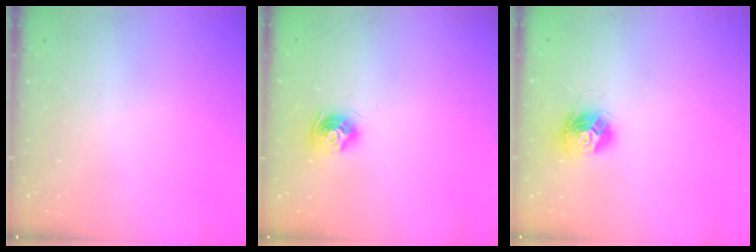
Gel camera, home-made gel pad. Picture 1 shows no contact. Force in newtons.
{"total": 9.5, "press": 9.5, "slide": 0.4}
{"total": 11.3, "press": 11.2, "slide": 0.8}